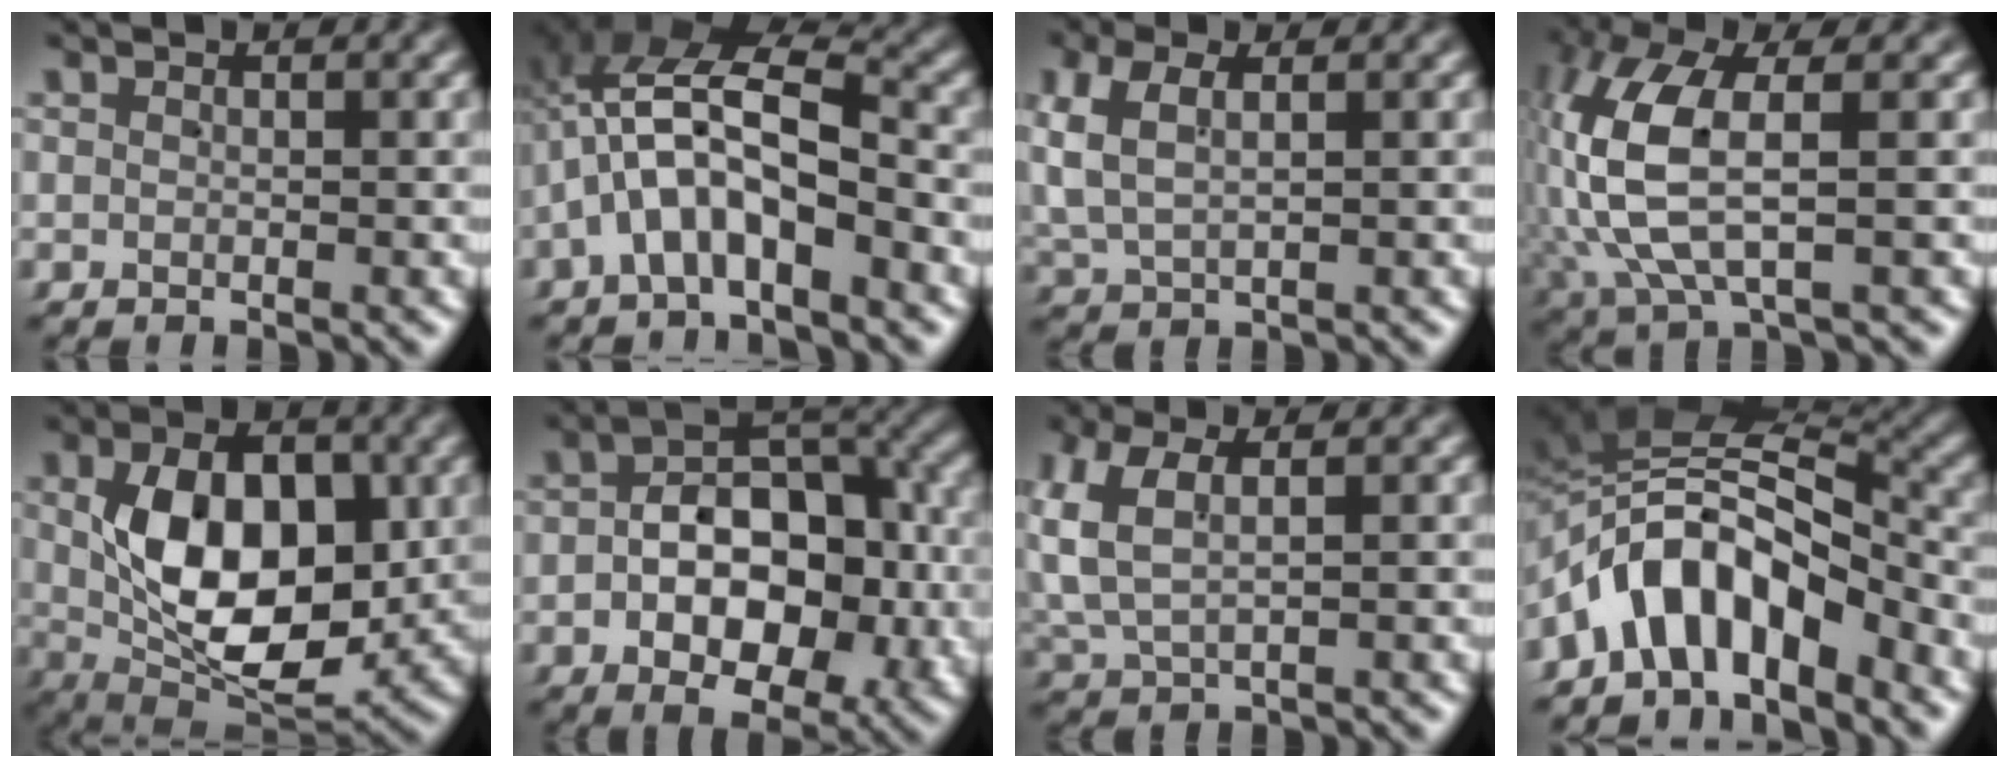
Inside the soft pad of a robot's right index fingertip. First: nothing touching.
{"total": 8.2, "force": [1.0, 5.5, 6.0], "torque": [-0.134, -0.005, 0.007]}
{"total": 4.6, "force": [1.2, 3.4, 2.8], "torque": [-0.087, -0.004, 0.025]}
{"total": 8.6, "force": [1.2, 4.5, 7.3], "torque": [-0.187, -0.011, 0.035]}
{"total": 12.1, "force": [0.1, 6.8, 10.0], "torque": [-0.158, -0.021, 0.010]}
{"total": 9.6, "force": [-1.4, 6.7, 6.8], "torque": [-0.106, -0.007, -0.022]}
{"total": 5.3, "force": [1.3, 3.8, 3.5], "torque": [-0.108, -0.004, 0.028]}
{"total": 11.5, "force": [-0.5, 7.8, 8.4], "torque": [-0.169, 0.000, -0.020]}